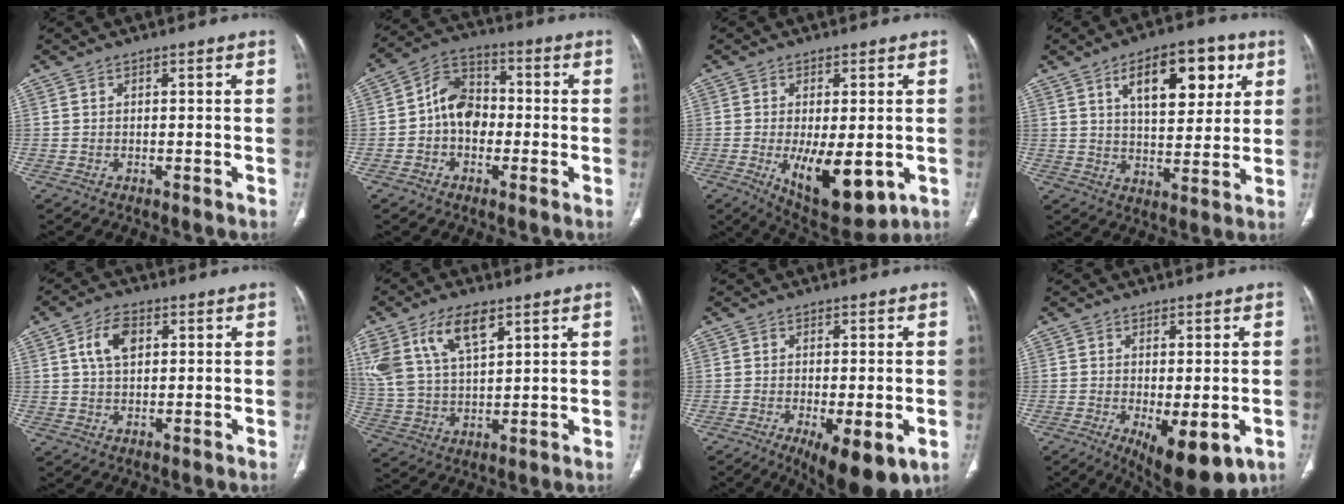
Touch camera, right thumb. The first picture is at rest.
{"total": 8.9, "force": [-1.0, 6.8, 5.7], "torque": [-0.072, 0.029, -0.033]}
{"total": 13.1, "force": [-2.9, 5.6, 11.5], "torque": [-0.167, -0.022, -0.025]}
{"total": 15.2, "force": [6.3, 7.4, 11.7], "torque": [-0.132, -0.015, 0.097]}
{"total": 6.5, "force": [2.0, 3.9, 4.8], "torque": [-0.083, 0.004, 0.035]}
{"total": 14.6, "force": [7.6, 7.2, 10.3], "torque": [-0.197, -0.016, 0.151]}
{"total": 11.5, "force": [-4.5, 4.1, 9.7], "torque": [-0.140, -0.013, -0.059]}
{"total": 11.7, "force": [-4.1, 4.7, 9.8], "torque": [-0.137, -0.015, -0.050]}